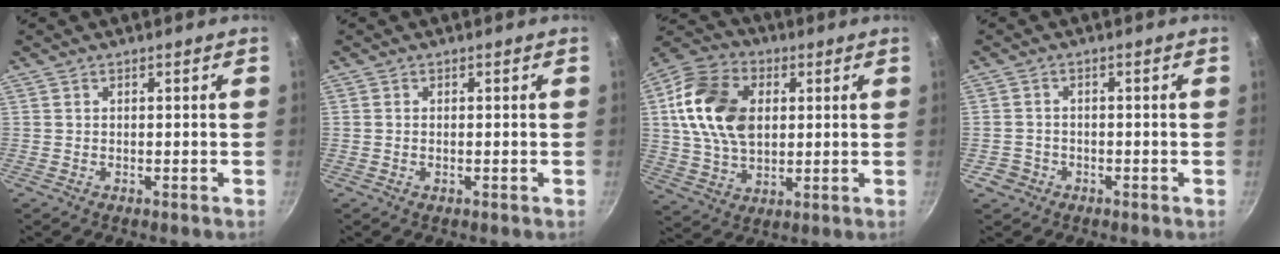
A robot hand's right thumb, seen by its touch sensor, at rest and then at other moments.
{"total": 0.5, "force": [-0.1, 0.2, 0.5], "torque": [-0.009, 0.001, -0.003]}
{"total": 17.0, "force": [3.0, 11.8, 11.9], "torque": [-0.198, 0.002, 0.047]}
{"total": 2.9, "force": [-1.4, 2.5, 0.6], "torque": [-0.002, 0.021, -0.019]}